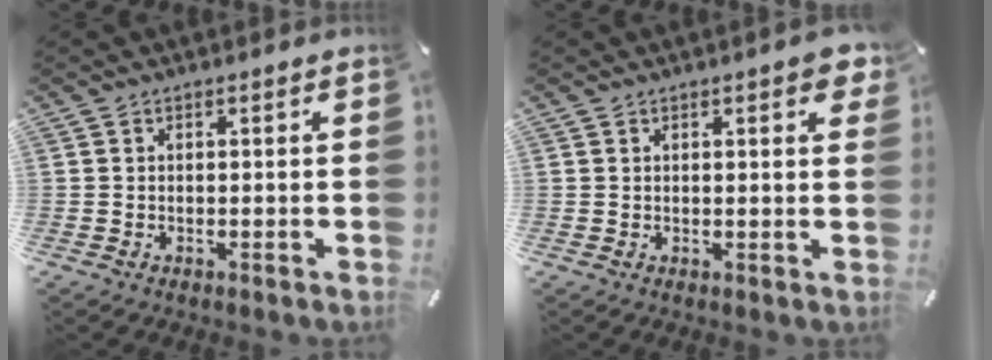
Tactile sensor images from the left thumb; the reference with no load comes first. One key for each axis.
{"total": 3.1, "fx": 1.6, "fy": 1.0, "fz": 2.5, "tx": -0.037, "ty": -0.001, "tz": 0.023}